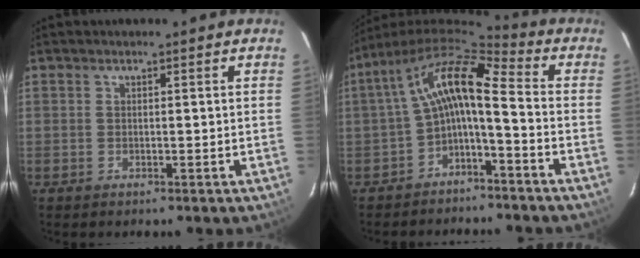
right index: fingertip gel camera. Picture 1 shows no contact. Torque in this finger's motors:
{"motor_torque": [0.88, -0.53, 0.74, 0.19]}